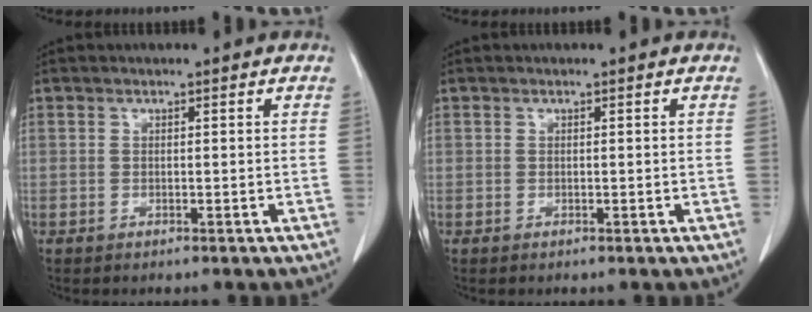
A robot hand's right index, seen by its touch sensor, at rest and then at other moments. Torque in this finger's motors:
{"motor_torque": [0.09, -0.06, 0.00, -0.01]}